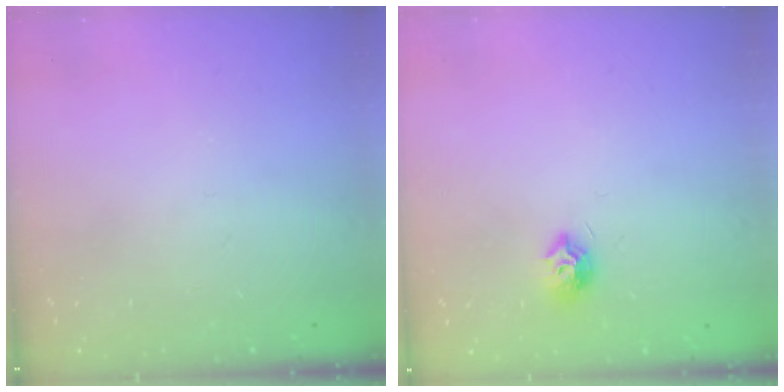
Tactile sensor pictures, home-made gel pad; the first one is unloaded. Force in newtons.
{"total": 7.5, "press": 7.5, "slide": 0.1}